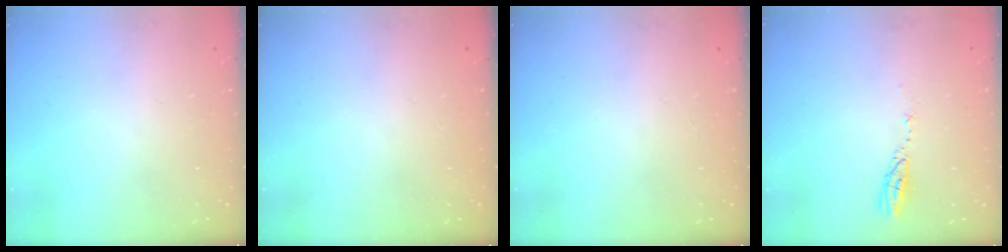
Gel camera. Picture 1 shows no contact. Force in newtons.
{"total": 0.0}
{"total": 0.0}
{"total": 3.7, "press": 3.7, "slide": 0.3}